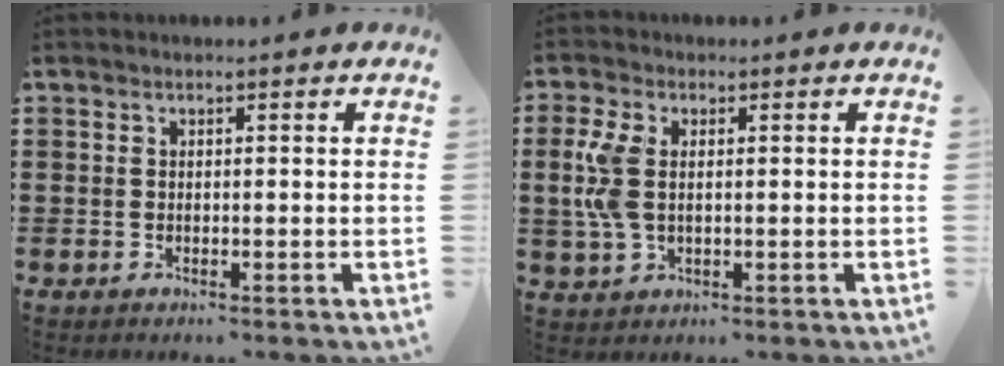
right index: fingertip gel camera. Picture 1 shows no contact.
{"total": 6.4, "force": [0.4, 3.6, 5.3], "torque": [-0.140, -0.001, -0.002]}